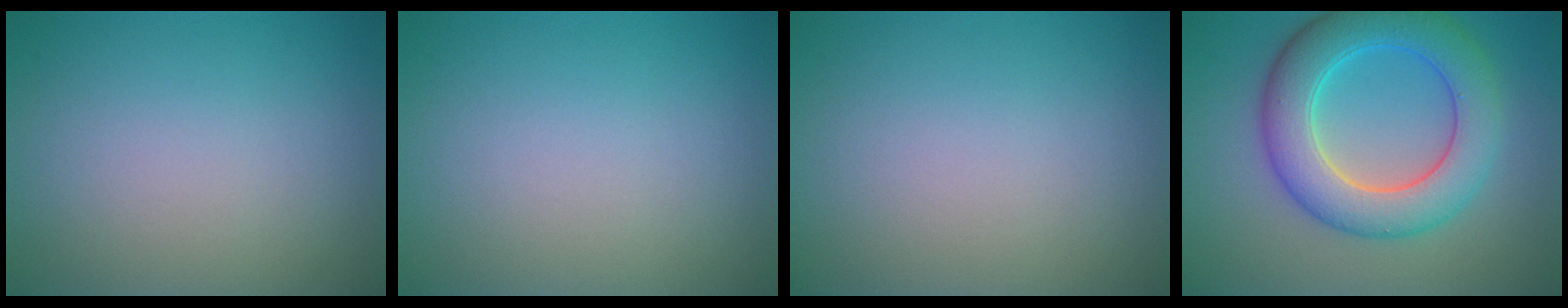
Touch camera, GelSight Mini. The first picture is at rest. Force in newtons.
{"total": 0.0}
{"total": 0.0}
{"total": 7.8, "press": 7.8, "slide": 0.3}